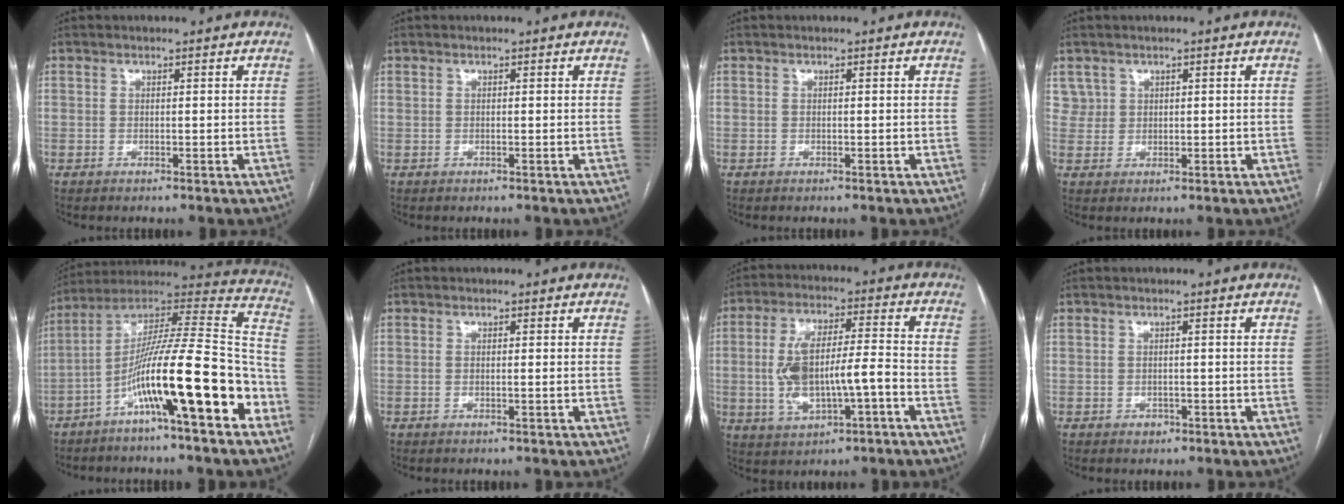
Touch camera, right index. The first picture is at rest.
{"total": 0.0}
{"total": 0.0}
{"total": 2.4, "force": [1.3, 2.0, -0.3], "torque": [0.016, 0.008, 0.019]}
{"total": 20.6, "force": [-8.8, 1.6, 18.5], "torque": [-0.299, 0.018, -0.147]}
{"total": 1.5, "force": [0.3, 0.2, 1.4], "torque": [-0.025, -0.002, 0.004]}
{"total": 11.4, "force": [-2.3, 3.7, 10.6], "torque": [-0.205, 0.019, -0.029]}
{"total": 1.3, "force": [-0.6, 1.1, 0.4], "torque": [-0.003, 0.004, -0.006]}